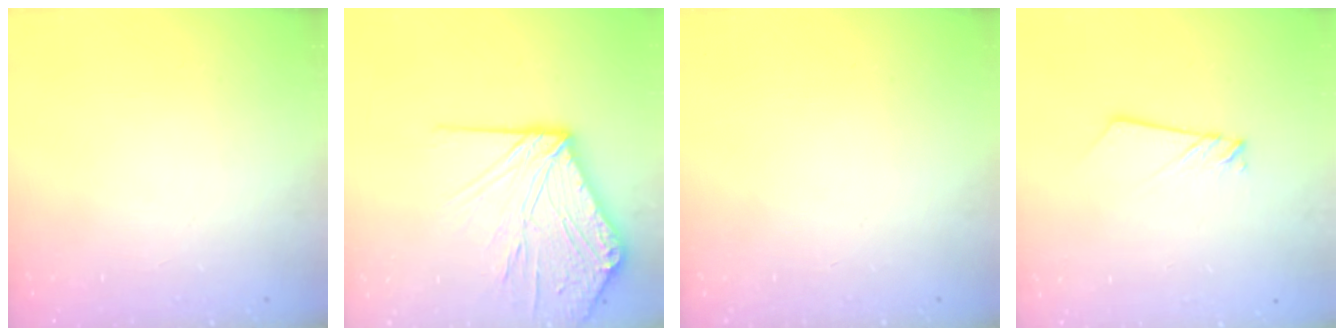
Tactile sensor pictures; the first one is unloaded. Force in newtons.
{"total": 15.2, "press": 15.1, "slide": 1.4}
{"total": 0.0}
{"total": 2.1, "press": 2.1, "slide": 0.2}